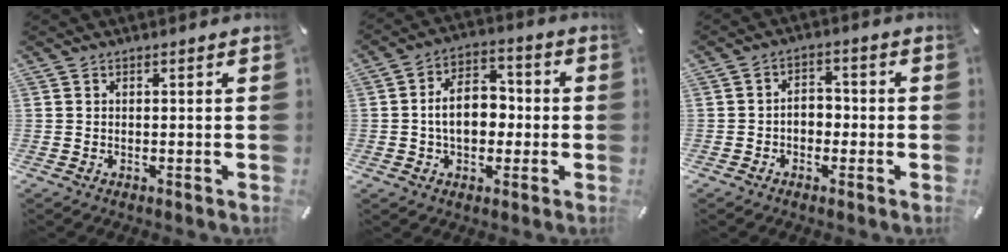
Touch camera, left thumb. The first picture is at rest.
{"total": 10.6, "force": [-0.9, 7.5, 7.4], "torque": [-0.122, 0.015, -0.017]}
{"total": 4.2, "force": [-1.5, 3.0, 2.4], "torque": [-0.044, 0.015, -0.029]}